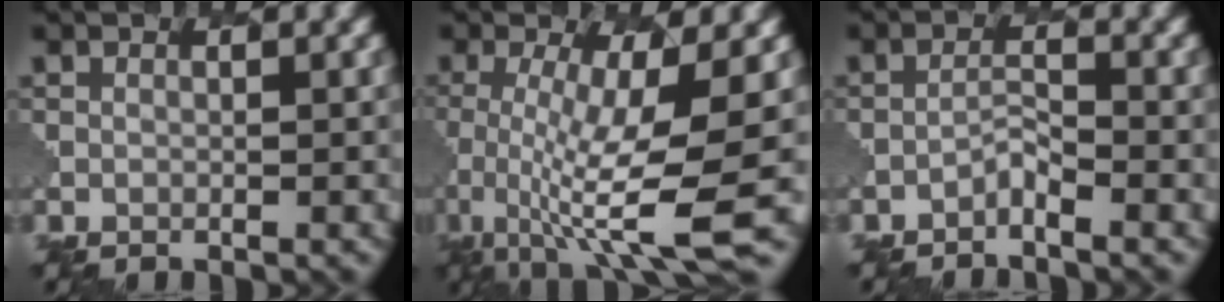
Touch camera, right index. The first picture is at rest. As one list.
[{"total": 9.3, "force": [-2.2, 2.2, 8.8], "torque": [-0.161, -0.017, -0.037]}, {"total": 0.9, "force": [-0.8, 0.0, 0.4], "torque": [-0.012, 0.006, -0.020]}]